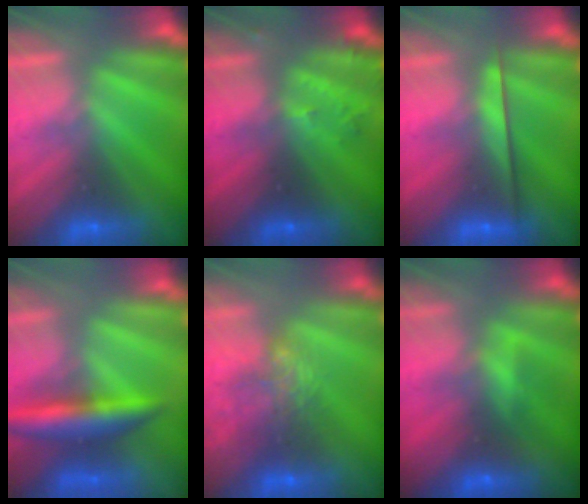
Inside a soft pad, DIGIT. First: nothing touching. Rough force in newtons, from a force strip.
{"total": 2.8}
{"total": 2.4}
{"total": 6.2}
{"total": 10.3}
{"total": 4.7}